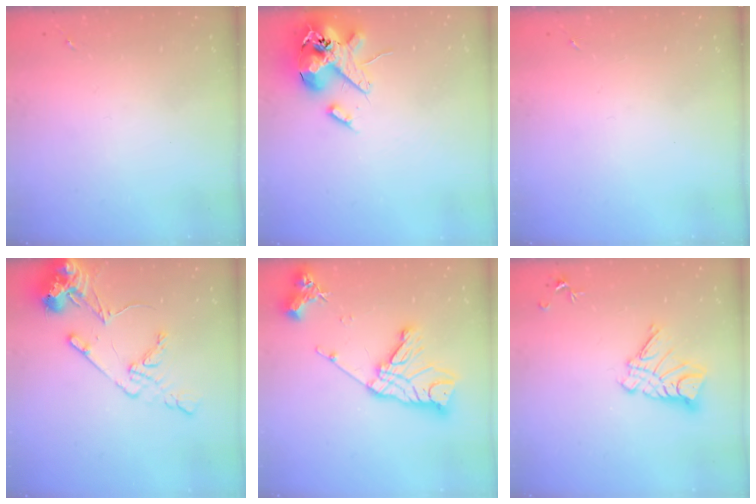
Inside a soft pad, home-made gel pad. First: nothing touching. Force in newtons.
{"total": 16.3, "press": 16.1, "slide": 2.7}
{"total": 0.0}
{"total": 13.7, "press": 13.5, "slide": 2.3}
{"total": 17.7, "press": 17.6, "slide": 1.3}
{"total": 11.1, "press": 11.0, "slide": 1.1}